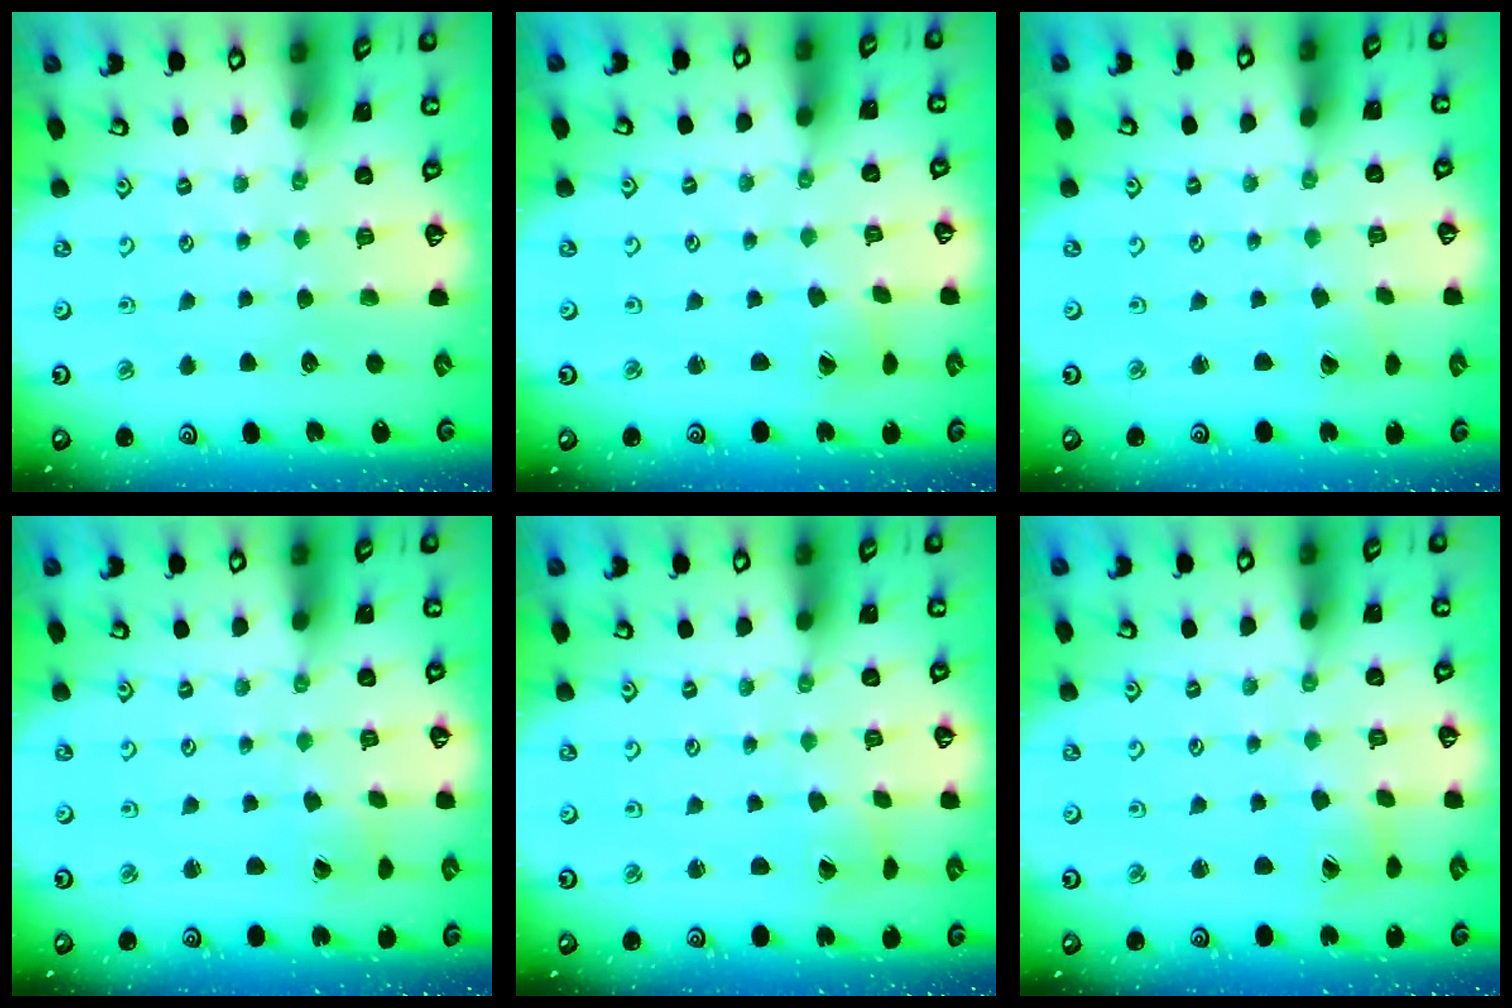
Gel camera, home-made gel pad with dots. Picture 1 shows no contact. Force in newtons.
{"total": 1.5, "press": 1.4, "slide": 0.2}
{"total": 1.0, "press": 1.0, "slide": 0.1}
{"total": 1.1, "press": 1.1, "slide": 0.1}
{"total": 1.3, "press": 1.3, "slide": 0.3}
{"total": 2.9, "press": 2.9, "slide": 0.4}